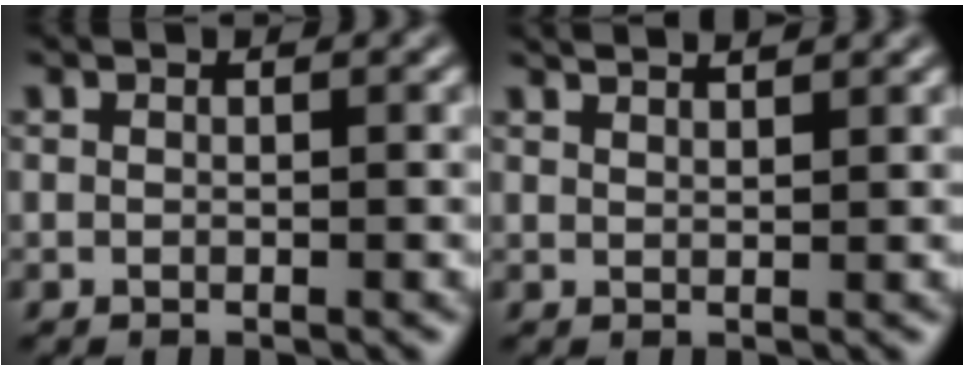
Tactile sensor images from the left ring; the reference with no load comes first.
{"total": 3.1, "force": [2.6, 0.8, 1.4], "torque": [-0.007, 0.027, 0.015]}